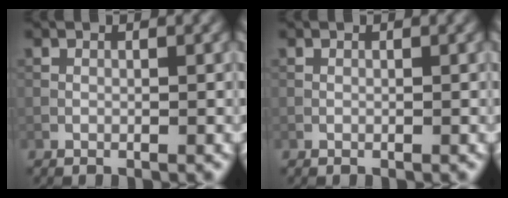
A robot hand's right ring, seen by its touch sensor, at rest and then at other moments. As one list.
[{"total": 0.0}]